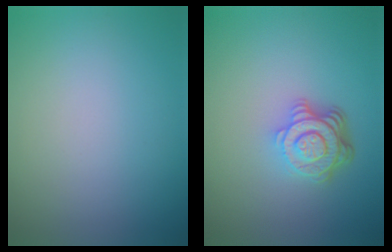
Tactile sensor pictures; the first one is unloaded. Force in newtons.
{"total": 4.9, "press": 3.5, "slide": 3.4}